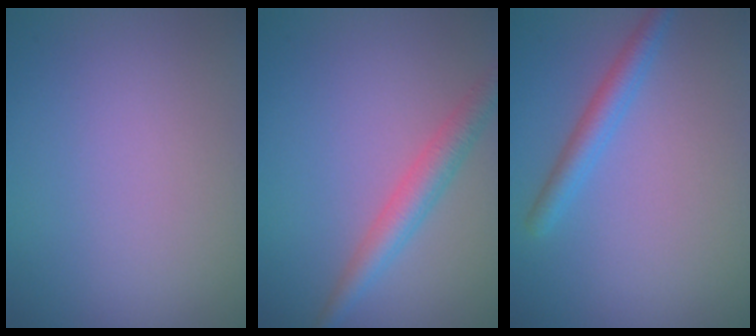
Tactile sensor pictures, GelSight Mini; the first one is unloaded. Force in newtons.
{"total": 3.0, "press": 3.0, "slide": 0.1}
{"total": 2.3, "press": 2.3, "slide": 0.1}